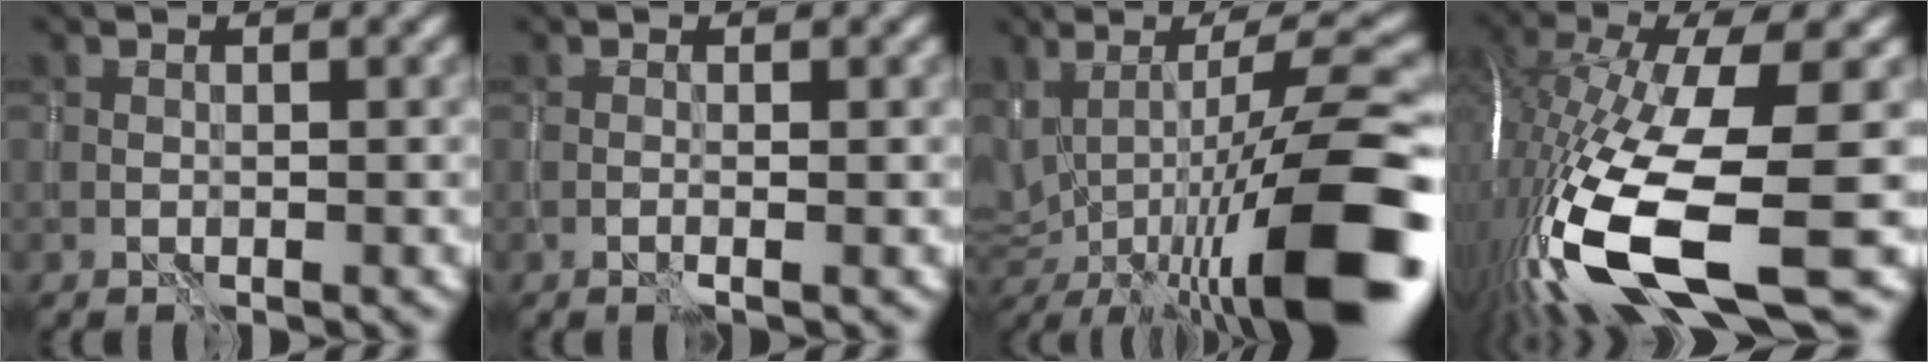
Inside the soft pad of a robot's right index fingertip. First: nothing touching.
{"total": 0.9, "force": [-0.3, 0.2, 0.9], "torque": [-0.014, -0.002, -0.009]}
{"total": 14.4, "force": [-2.8, 3.7, 13.7], "torque": [-0.204, 0.004, -0.038]}
{"total": 16.9, "force": [-5.1, 4.9, 15.3], "torque": [-0.331, -0.040, -0.078]}